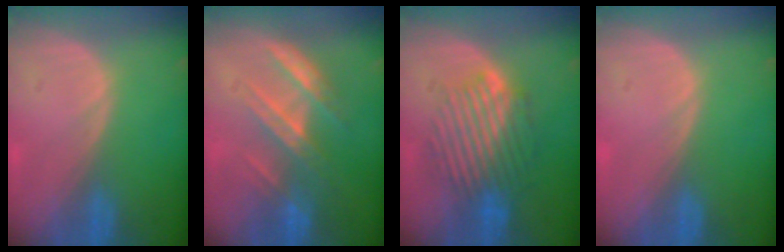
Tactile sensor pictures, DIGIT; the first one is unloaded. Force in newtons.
{"total": 7.3, "press": 6.6, "slide": 3.2}
{"total": 8.9, "press": 8.3, "slide": 3.2}
{"total": 0.0}